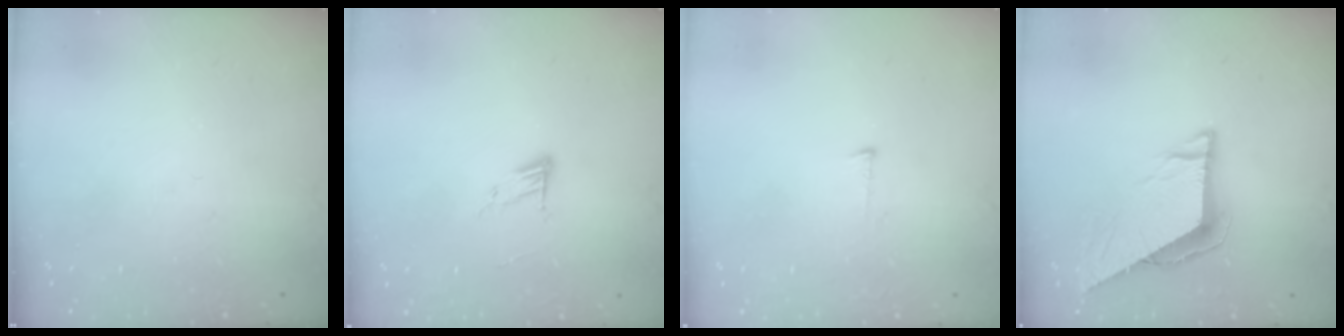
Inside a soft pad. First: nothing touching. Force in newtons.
{"total": 5.0, "press": 4.9, "slide": 0.5}
{"total": 3.0, "press": 3.0, "slide": 0.3}
{"total": 7.6, "press": 7.6, "slide": 0.3}